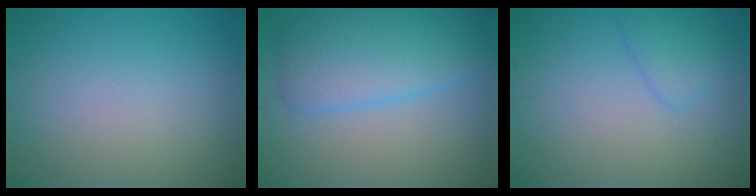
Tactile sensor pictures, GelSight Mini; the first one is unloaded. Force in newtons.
{"total": 5.4, "press": 5.4, "slide": 0.3}
{"total": 1.8, "press": 1.8, "slide": 0.1}